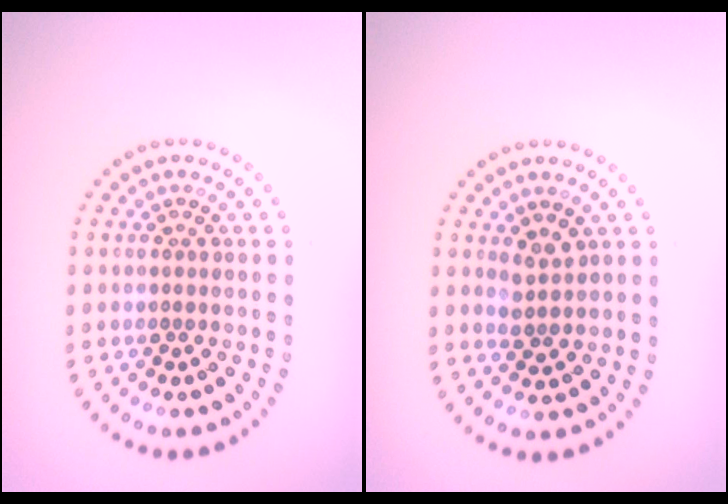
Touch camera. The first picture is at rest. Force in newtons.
{"total": 1.5, "press": 1.3, "slide": 0.7}